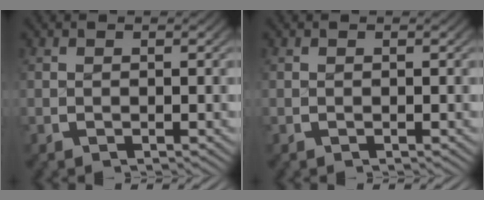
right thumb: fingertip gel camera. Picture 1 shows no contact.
{"total": 0.0}